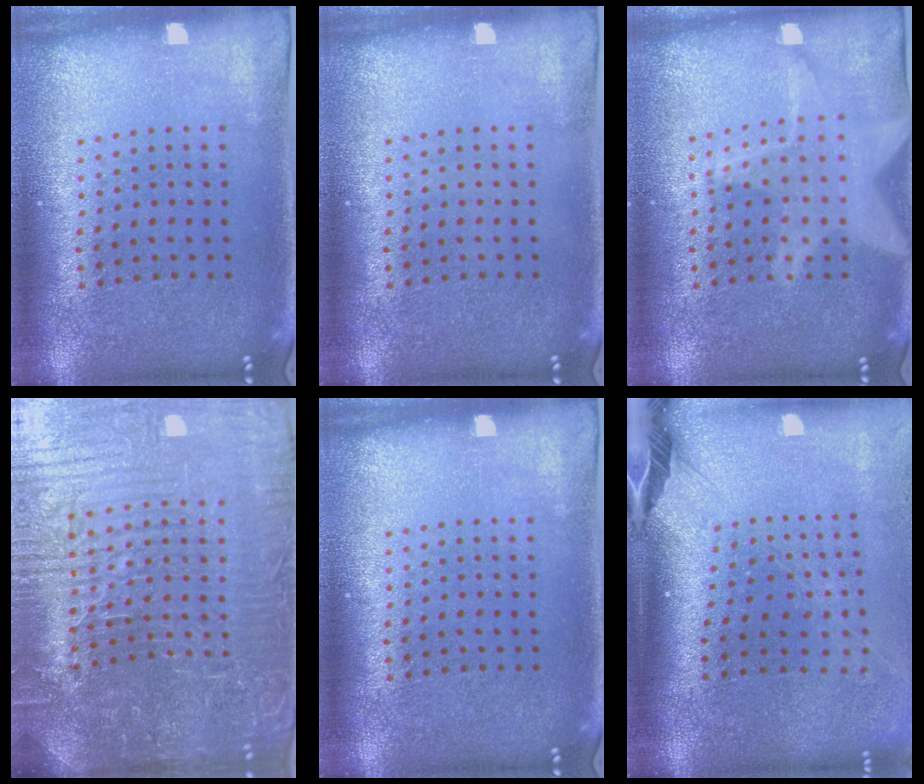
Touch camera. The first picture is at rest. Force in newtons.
{"total": 0.0}
{"total": 3.0, "press": 3.0, "slide": 0.3}
{"total": 6.8, "press": 6.1, "slide": 3.0}
{"total": 0.0}
{"total": 2.7, "press": 2.0, "slide": 1.8}